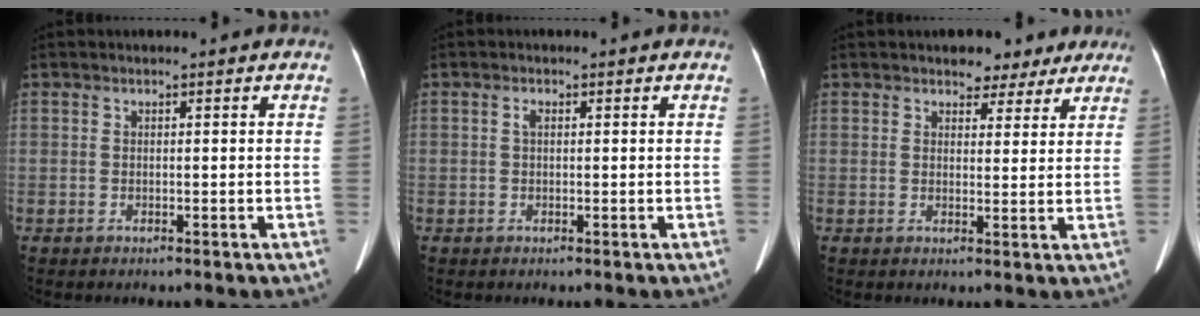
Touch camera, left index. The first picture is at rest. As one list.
[{"total": 0.8, "force": [0.2, 0.5, 0.6], "torque": [-0.014, 0.006, 0.006]}, {"total": 5.4, "force": [4.2, 3.0, 1.3], "torque": [-0.006, 0.005, 0.049]}]